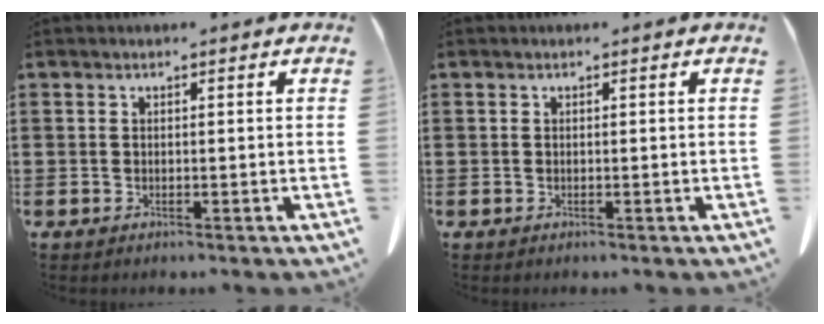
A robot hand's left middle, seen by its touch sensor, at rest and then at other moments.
{"total": 0.0}